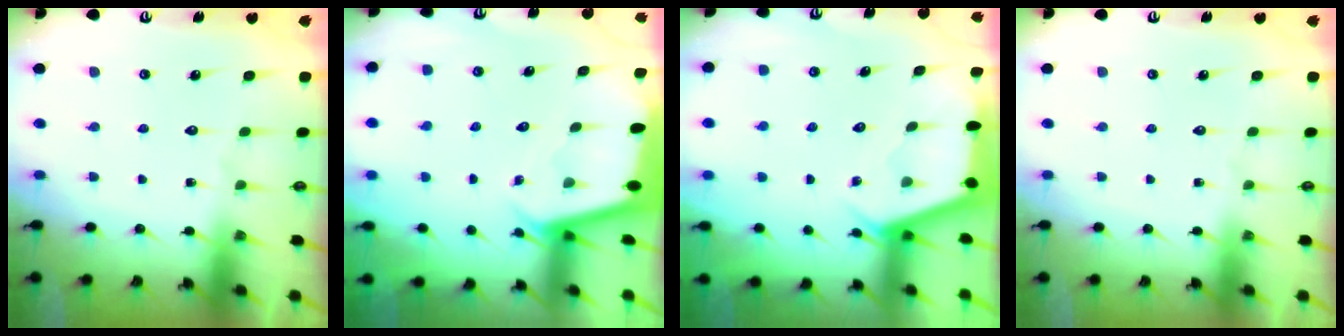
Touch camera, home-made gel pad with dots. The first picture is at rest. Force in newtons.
{"total": 2.2, "press": 2.2, "slide": 0.1}
{"total": 2.9, "press": 2.9, "slide": 0.3}
{"total": 0.0}